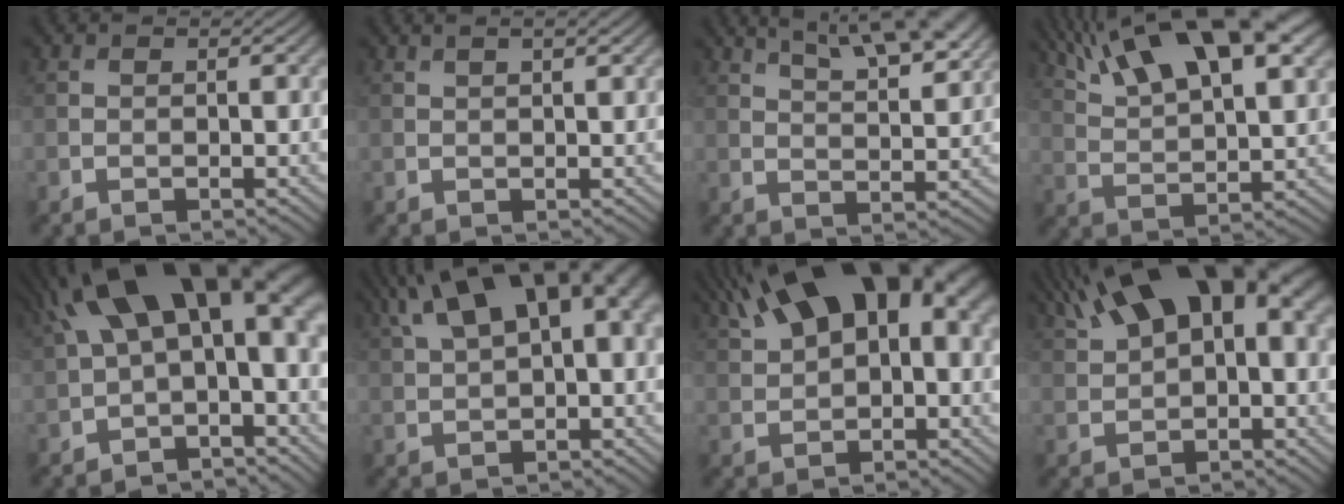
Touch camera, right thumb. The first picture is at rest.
{"total": 2.1, "force": [1.4, 0.2, 1.5], "torque": [-0.026, 0.002, 0.025]}
{"total": 10.9, "force": [7.1, 3.4, 7.5], "torque": [-0.112, 0.019, 0.101]}
{"total": 17.5, "force": [10.9, 5.8, 12.4], "torque": [-0.224, 0.028, 0.174]}
{"total": 15.8, "force": [3.8, 7.5, 13.4], "torque": [-0.219, 0.019, 0.074]}
{"total": 15.4, "force": [6.3, 6.9, 12.2], "torque": [-0.200, 0.042, 0.098]}
{"total": 17.7, "force": [7.6, 8.7, 13.4], "torque": [-0.213, 0.058, 0.112]}
{"total": 16.2, "force": [7.3, 7.3, 12.5], "torque": [-0.207, 0.040, 0.113]}